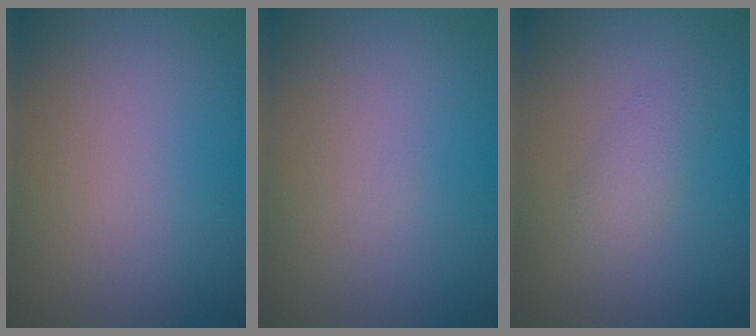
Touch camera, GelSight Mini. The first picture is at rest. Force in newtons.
{"total": 0.0}
{"total": 1.7, "press": 1.7, "slide": 0.1}